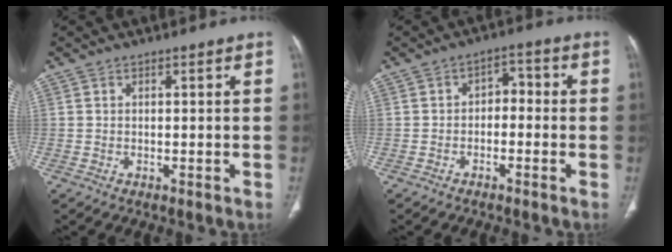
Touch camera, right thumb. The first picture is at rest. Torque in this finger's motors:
{"motor_torque": [-0.57, -0.32, -0.24, 0.11, 0.01]}